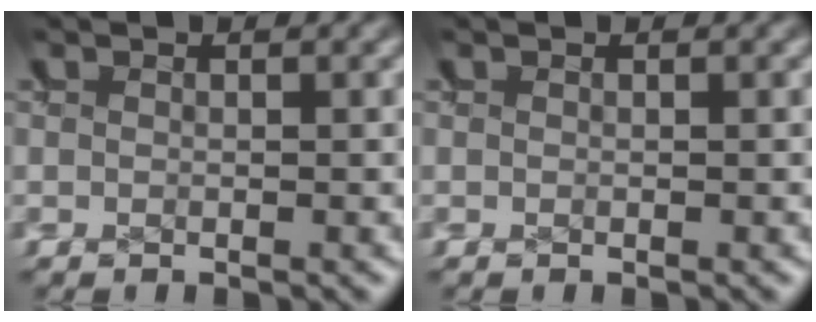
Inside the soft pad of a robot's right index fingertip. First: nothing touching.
{"total": 0.0}